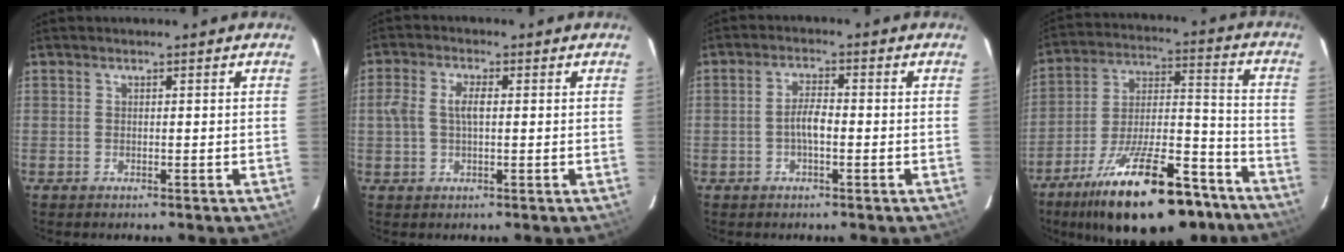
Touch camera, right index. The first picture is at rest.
{"total": 4.6, "force": [0.2, 2.3, 4.0], "torque": [-0.081, 0.008, 0.003]}
{"total": 3.5, "force": [-1.0, 1.1, 3.2], "torque": [-0.062, 0.007, -0.018]}
{"total": 25.8, "force": [-18.0, 9.2, 16.1], "torque": [-0.279, -0.006, -0.267]}